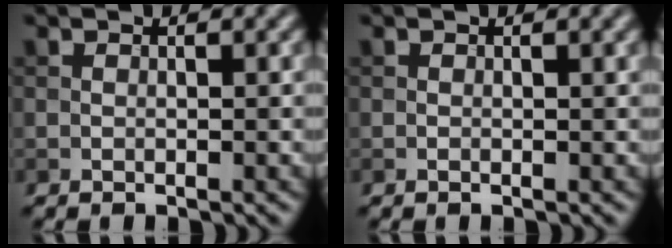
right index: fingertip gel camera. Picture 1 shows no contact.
{"total": 0.7, "force": [0.1, 0.1, 0.7], "torque": [-0.010, -0.001, 0.000]}